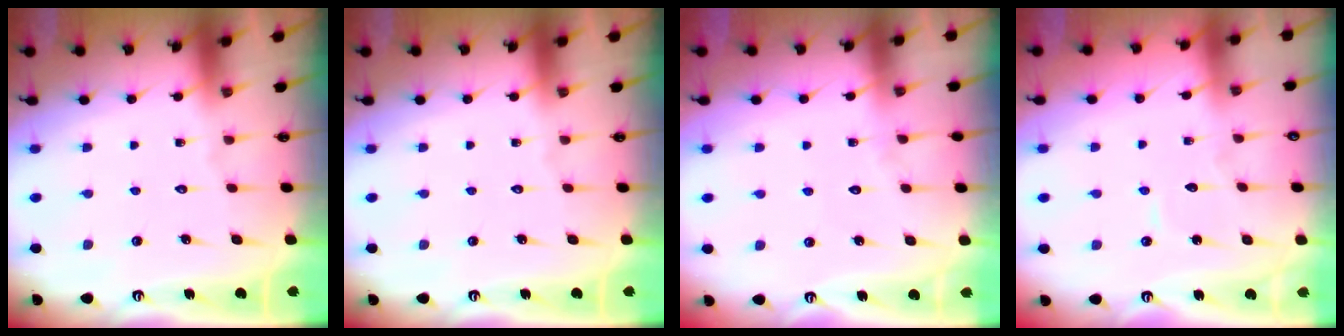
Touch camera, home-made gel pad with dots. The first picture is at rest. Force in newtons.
{"total": 0.0}
{"total": 4.3, "press": 4.3, "slide": 0.4}
{"total": 4.0, "press": 4.0, "slide": 0.2}